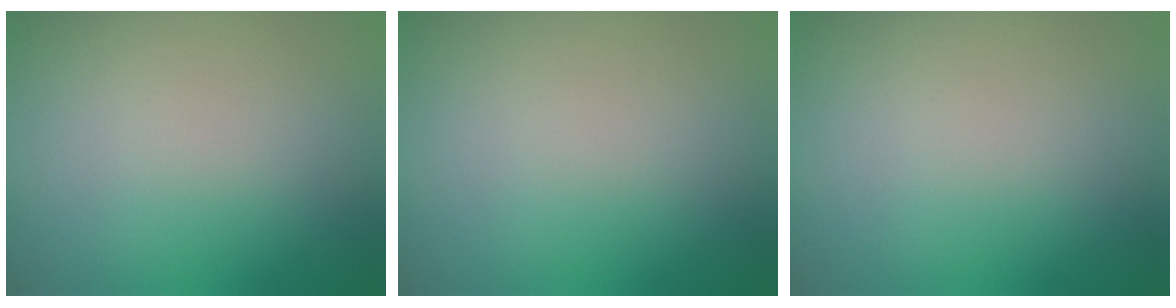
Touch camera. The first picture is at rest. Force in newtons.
{"total": 0.0}
{"total": 0.0}